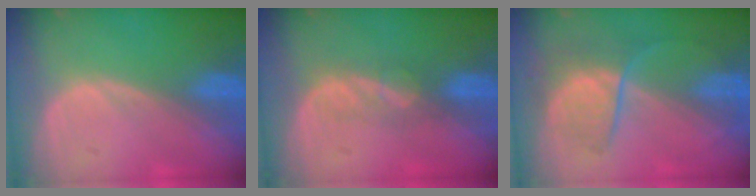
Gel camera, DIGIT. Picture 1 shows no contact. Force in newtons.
{"total": 3.5, "press": 3.1, "slide": 1.6}
{"total": 6.6, "press": 6.2, "slide": 2.3}